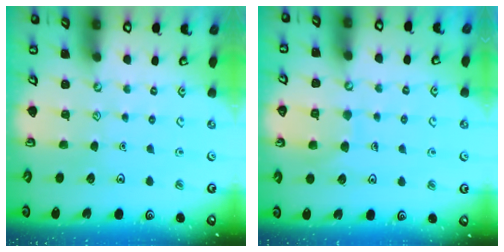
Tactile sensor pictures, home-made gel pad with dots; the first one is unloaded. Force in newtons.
{"total": 7.7, "press": 7.7, "slide": 0.6}